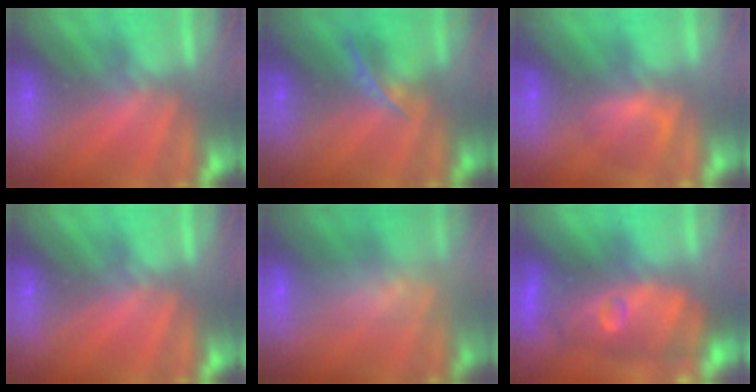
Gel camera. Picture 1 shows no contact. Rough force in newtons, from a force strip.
{"total": 4.6}
{"total": 2.2}
{"total": 0.0}
{"total": 6.2}
{"total": 7.6}